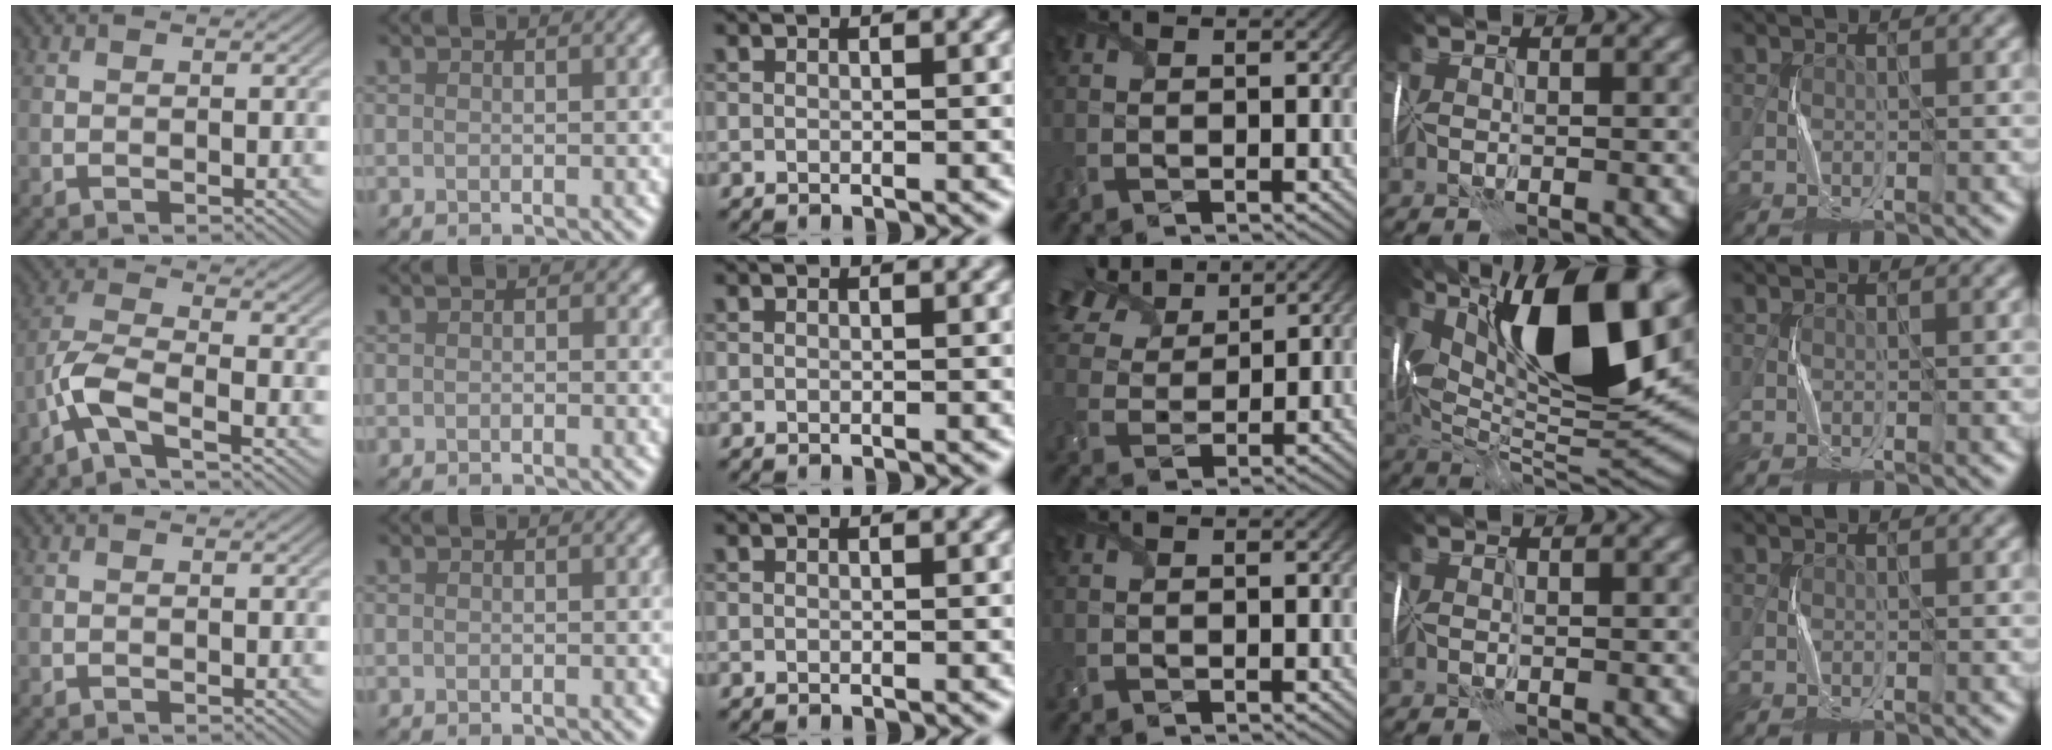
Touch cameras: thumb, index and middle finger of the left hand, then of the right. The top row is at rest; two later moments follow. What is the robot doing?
{"motion": "fold", "object": "tissue"}